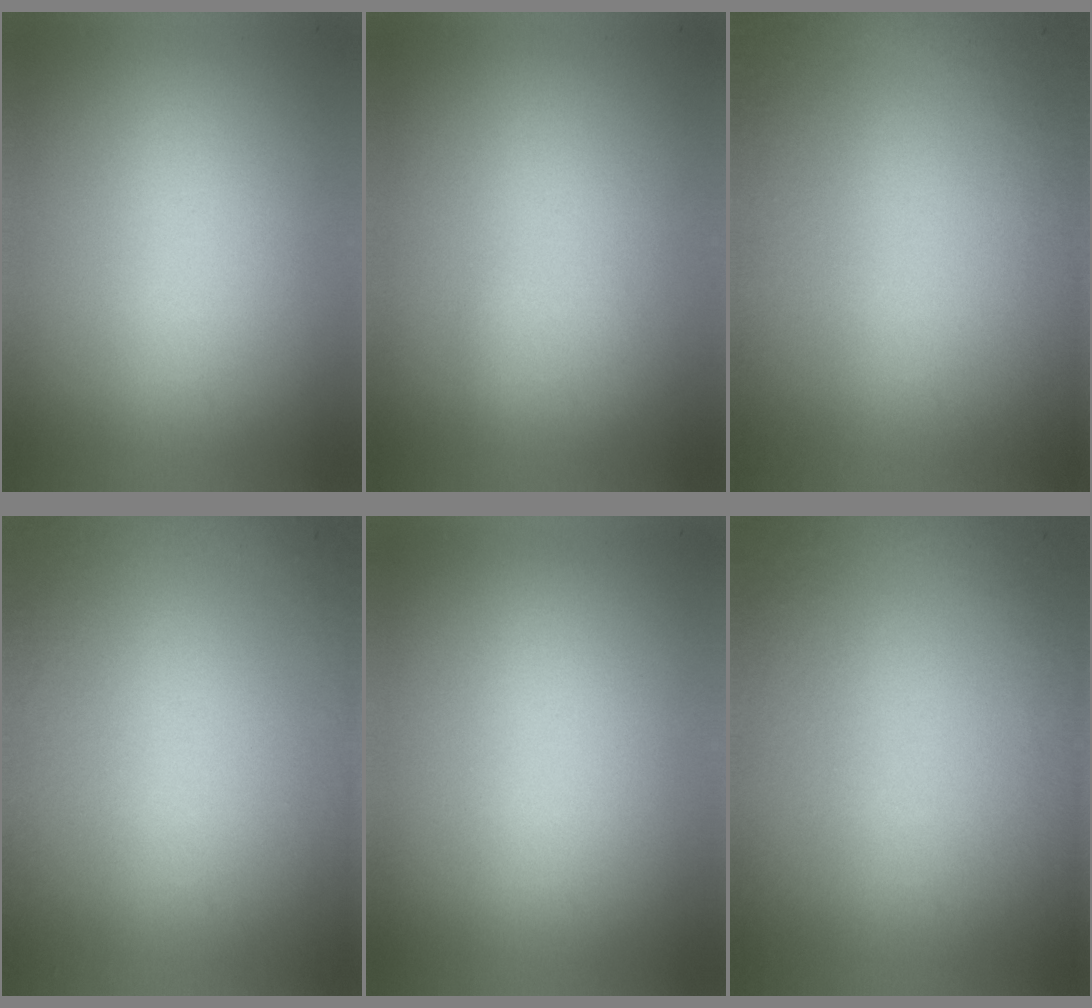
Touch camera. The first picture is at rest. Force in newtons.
{"total": 1.1}
{"total": 2.8}
{"total": 6.9}
{"total": 0.0}
{"total": 8.2}